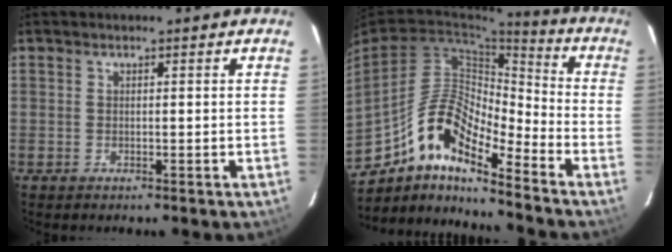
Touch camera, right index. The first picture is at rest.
{"total": 14.5, "force": [-10.0, 3.7, 9.8], "torque": [-0.168, 0.006, -0.194]}